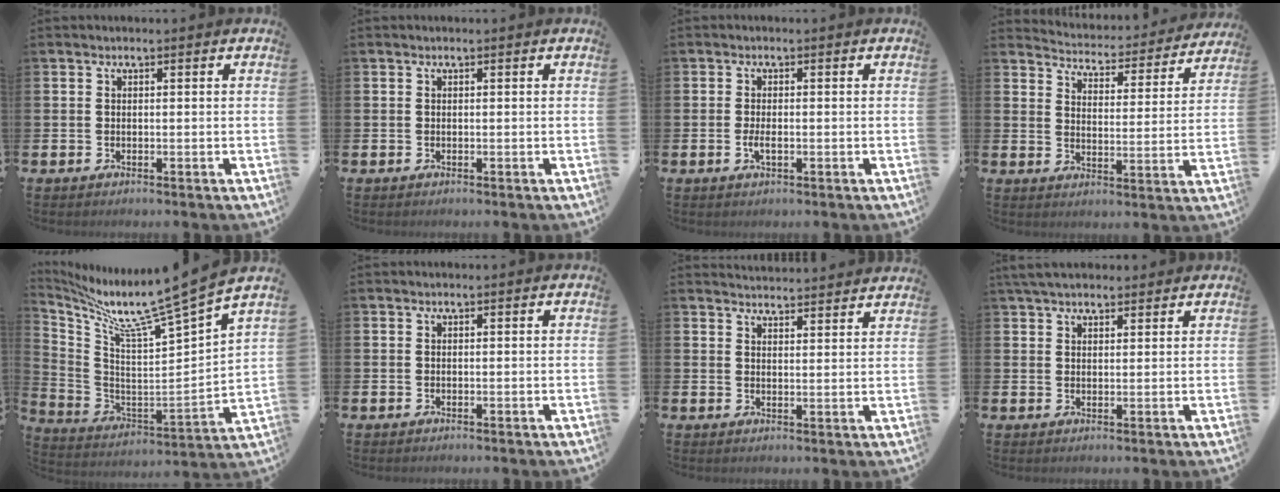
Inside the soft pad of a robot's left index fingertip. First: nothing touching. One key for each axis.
{"total": 0.0}
{"total": 1.8, "fx": -0.4, "fy": 0.7, "fz": 1.6, "tx": -0.028, "ty": -0.001, "tz": -0.007}
{"total": 4.4, "fx": 4.4, "fy": 0.7, "fz": 0.3, "tx": -0.029, "ty": -0.042, "tz": 0.070}
{"total": 10.0, "fx": 8.7, "fy": -0.2, "fz": 5.1, "tx": -0.133, "ty": -0.078, "tz": 0.134}
{"total": 0.0}
{"total": 3.8, "fx": 3.8, "fy": 0.0, "fz": -0.3, "tx": -0.003, "ty": -0.027, "tz": 0.068}
{"total": 4.2, "fx": 3.7, "fy": 1.4, "fz": 1.4, "tx": -0.032, "ty": -0.006, "tz": 0.069}